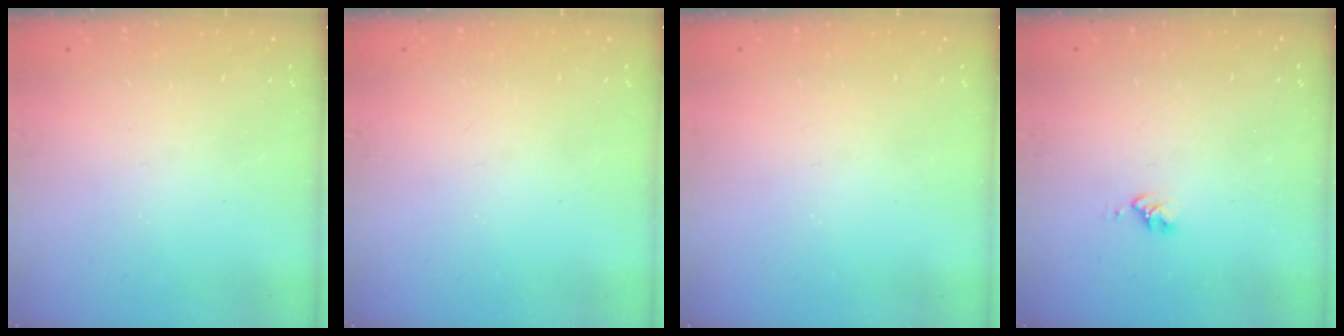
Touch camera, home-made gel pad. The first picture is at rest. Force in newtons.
{"total": 0.0}
{"total": 0.0}
{"total": 2.8, "press": 2.8, "slide": 0.3}